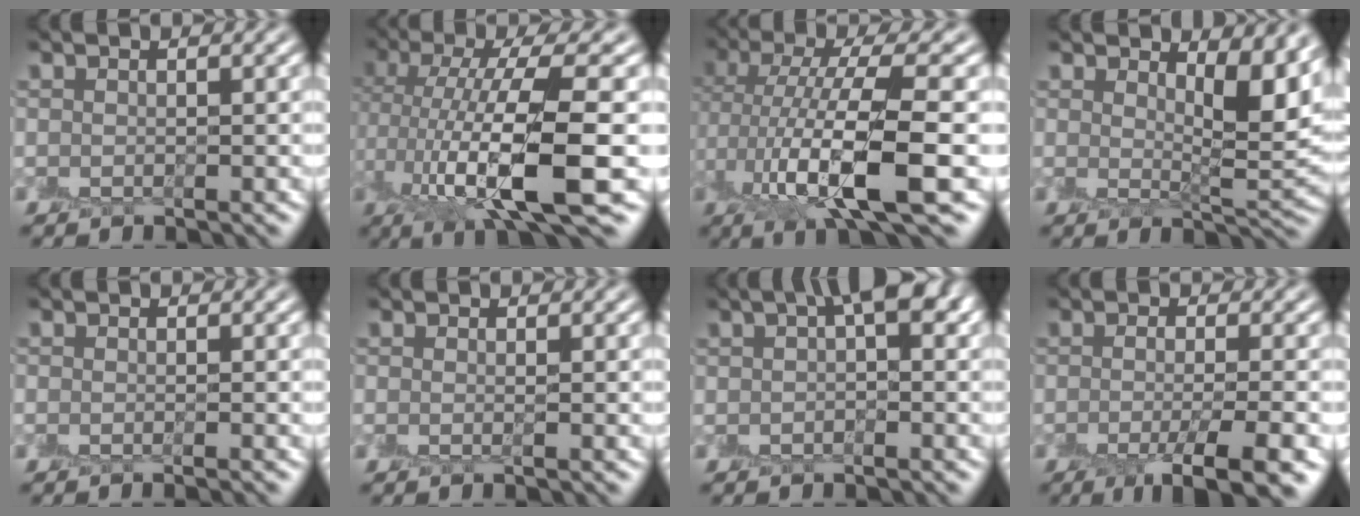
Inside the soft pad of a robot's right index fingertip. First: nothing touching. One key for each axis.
{"total": 9.8, "fx": -1.8, "fy": 2.4, "fz": 9.3, "tx": -0.172, "ty": -0.002, "tz": -0.027}
{"total": 8.9, "fx": -1.3, "fy": 2.3, "fz": 8.5, "tx": -0.161, "ty": 0.001, "tz": -0.022}
{"total": 5.1, "fx": 2.6, "fy": 1.5, "fz": 4.1, "tx": -0.056, "ty": -0.014, "tz": 0.039}
{"total": 0.7, "fx": -0.7, "fy": -0.1, "fz": 0.3, "tx": -0.004, "ty": -0.011, "tz": -0.011}
{"total": 0.5, "fx": -0.2, "fy": -0.2, "fz": 0.4, "tx": -0.009, "ty": -0.007, "tz": -0.006}
{"total": 4.3, "fx": 1.4, "fy": 1.7, "fz": 3.7, "tx": -0.044, "ty": 0.014, "tz": 0.011}
{"total": 7.4, "fx": -3.9, "fy": 1.9, "fz": 6.0, "tx": -0.080, "ty": -0.015, "tz": -0.055}